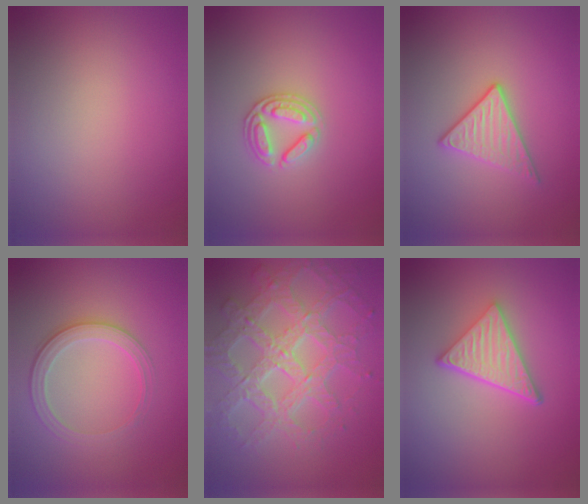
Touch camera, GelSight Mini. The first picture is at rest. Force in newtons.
{"total": 2.7, "press": 2.5, "slide": 0.8}
{"total": 2.8, "press": 2.6, "slide": 1.0}
{"total": 2.8, "press": 2.6, "slide": 0.9}
{"total": 7.8, "press": 5.8, "slide": 5.3}
{"total": 5.0, "press": 3.6, "slide": 3.5}